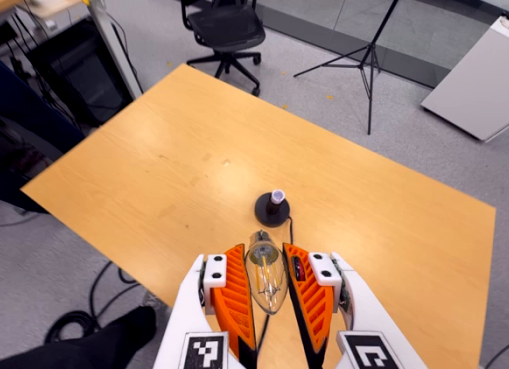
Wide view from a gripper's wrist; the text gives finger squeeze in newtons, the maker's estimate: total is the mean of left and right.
{"total": 11.0, "left": 10.5, "right": 11.4}